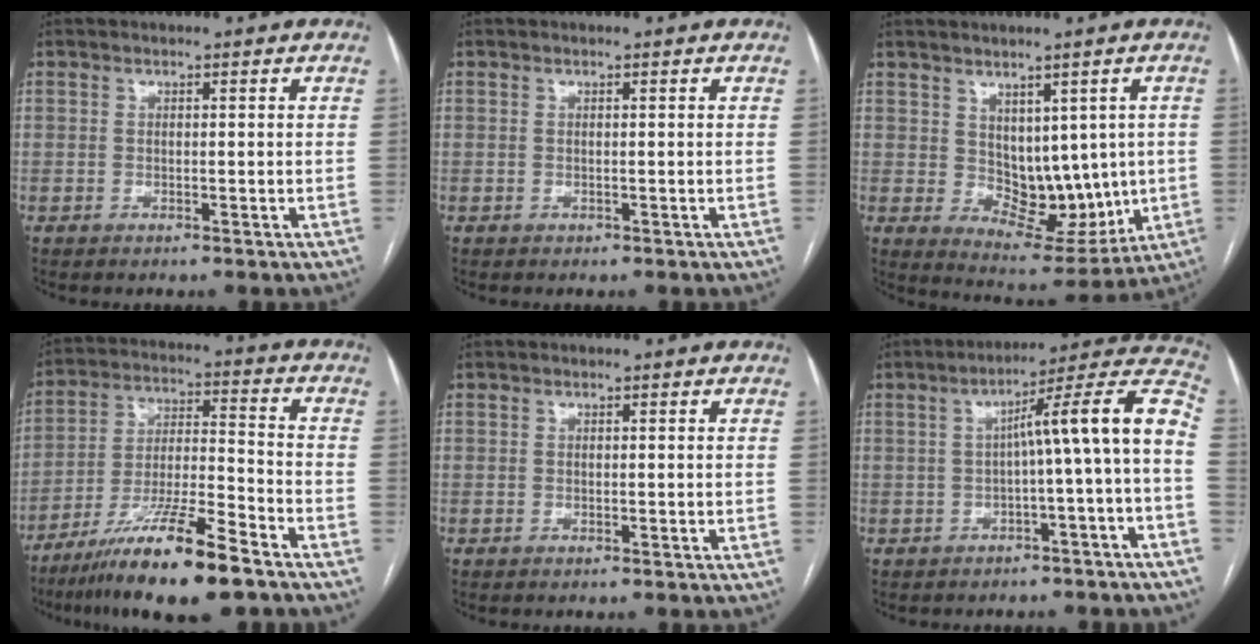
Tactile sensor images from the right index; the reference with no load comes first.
{"total": 0.0}
{"total": 9.6, "force": [1.0, 6.4, 7.2], "torque": [-0.082, 0.001, 0.041]}
{"total": 15.9, "force": [-10.9, 1.3, 11.5], "torque": [-0.214, -0.027, -0.193]}
{"total": 0.0}
{"total": 12.0, "force": [-1.2, -0.4, 11.9], "torque": [-0.156, 0.039, -0.022]}